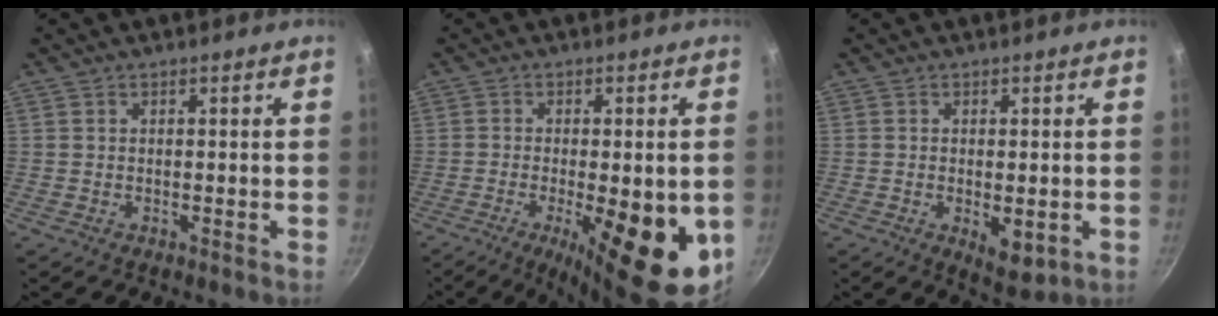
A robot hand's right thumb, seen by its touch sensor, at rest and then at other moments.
{"total": 17.9, "force": [-5.0, 6.3, 16.0], "torque": [-0.210, -0.002, -0.060]}
{"total": 5.6, "force": [-1.3, 2.6, 4.8], "torque": [-0.065, -0.010, -0.010]}